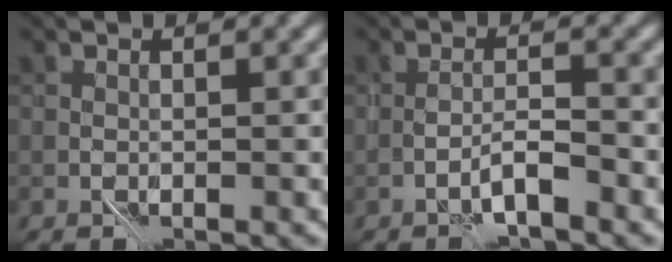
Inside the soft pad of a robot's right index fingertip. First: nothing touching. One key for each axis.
{"total": 1.8, "fx": -1.3, "fy": -0.2, "fz": 1.1, "tx": -0.018, "ty": 0.011, "tz": -0.029}